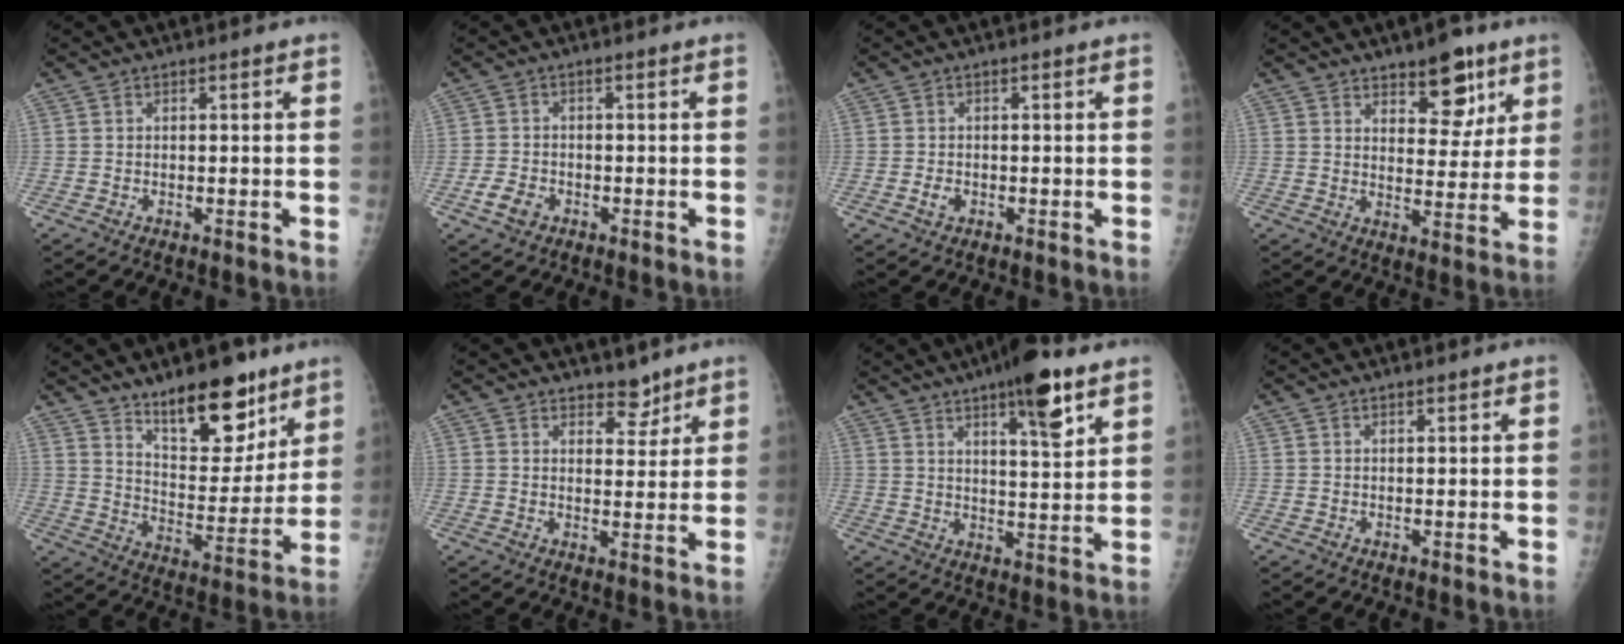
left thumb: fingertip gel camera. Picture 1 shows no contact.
{"total": 3.4, "force": [-1.6, 2.4, 1.8], "torque": [-0.031, 0.007, -0.026]}
{"total": 1.7, "force": [-0.5, 1.2, 1.0], "torque": [-0.017, 0.001, -0.009]}
{"total": 9.9, "force": [6.3, 4.8, 6.0], "torque": [-0.048, -0.037, 0.093]}
{"total": 16.3, "force": [11.2, 6.8, 9.8], "torque": [-0.093, -0.085, 0.184]}
{"total": 4.1, "force": [3.3, 2.1, 1.2], "torque": [0.007, -0.025, 0.051]}
{"total": 11.0, "force": [6.4, 2.5, 8.5], "torque": [-0.115, -0.032, 0.095]}
{"total": 0.6, "force": [0.5, 0.2, 0.3], "torque": [-0.006, -0.002, 0.008]}